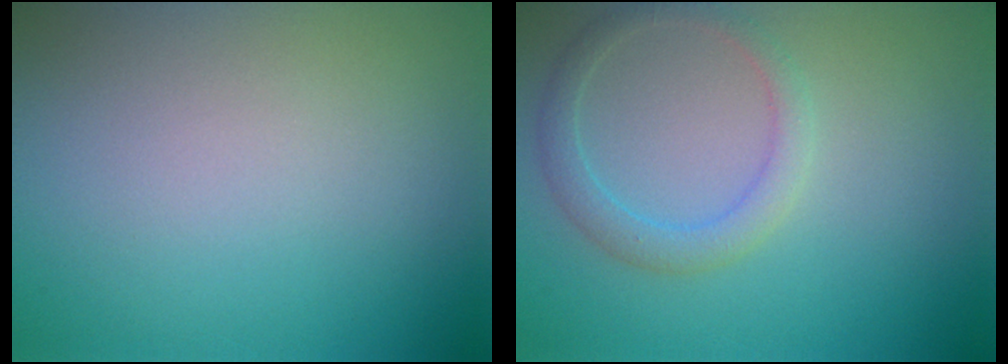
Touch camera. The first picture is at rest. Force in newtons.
{"total": 2.2, "press": 2.2, "slide": 0.1}